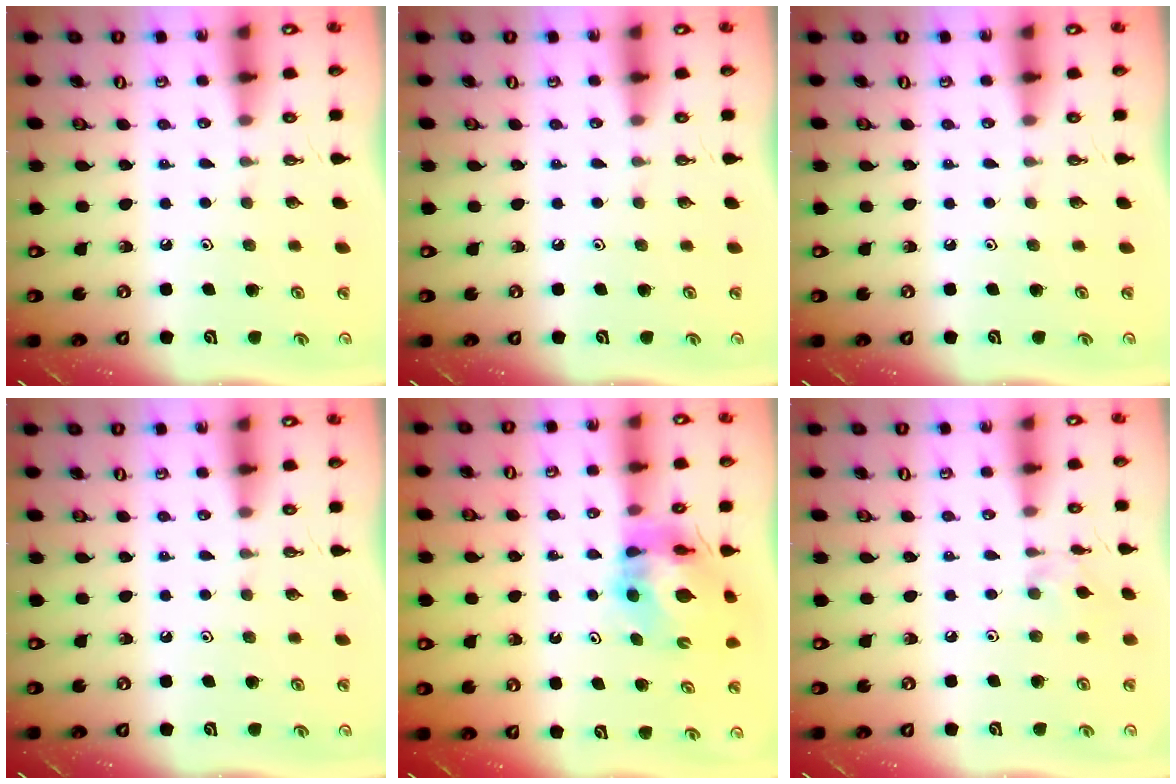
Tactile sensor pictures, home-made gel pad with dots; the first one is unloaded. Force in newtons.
{"total": 0.0}
{"total": 0.0}
{"total": 0.0}
{"total": 11.7, "press": 11.6, "slide": 1.4}
{"total": 3.2, "press": 3.1, "slide": 0.5}